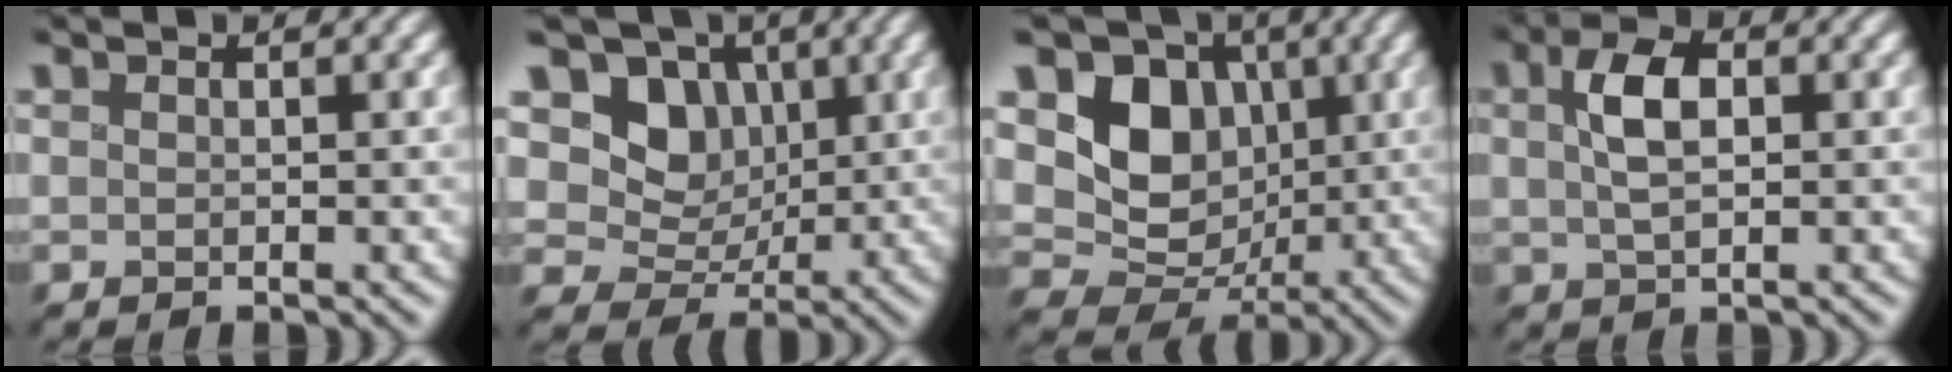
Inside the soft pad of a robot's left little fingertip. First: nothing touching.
{"total": 4.6, "force": [0.7, 4.2, 1.8], "torque": [-0.045, -0.009, 0.011]}
{"total": 7.2, "force": [0.6, 6.2, 3.6], "torque": [-0.067, -0.012, 0.018]}
{"total": 3.0, "force": [0.0, 1.3, 2.7], "torque": [-0.072, 0.003, 0.016]}